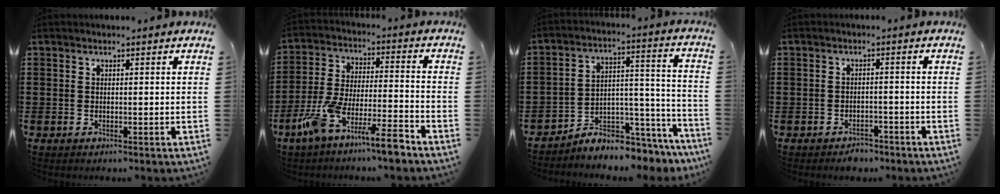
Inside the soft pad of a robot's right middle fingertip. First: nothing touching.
{"total": 10.2, "force": [-8.2, 0.8, 6.1], "torque": [-0.142, -0.001, -0.166]}
{"total": 5.9, "force": [-5.6, 1.1, 1.2], "torque": [-0.019, 0.005, -0.108]}
{"total": 2.0, "force": [-1.9, 0.5, 0.0], "torque": [-0.008, 0.000, -0.042]}